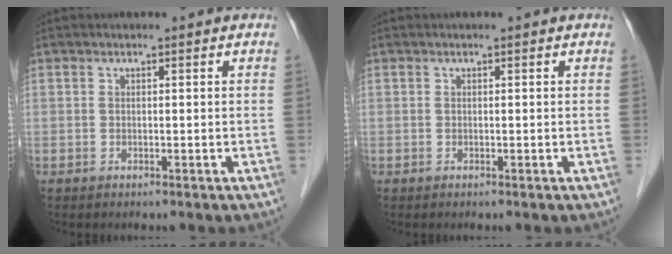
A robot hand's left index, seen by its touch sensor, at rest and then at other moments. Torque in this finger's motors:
{"motor_torque": [-0.01, 0.00, 0.01, 0.00]}